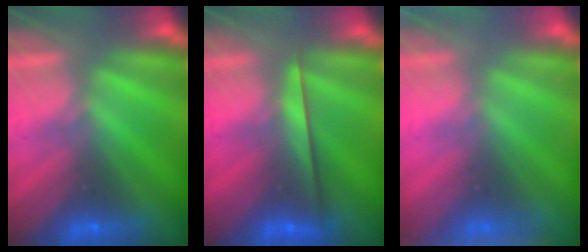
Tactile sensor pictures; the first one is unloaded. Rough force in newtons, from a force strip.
{"total": 2.4}
{"total": 3.0}